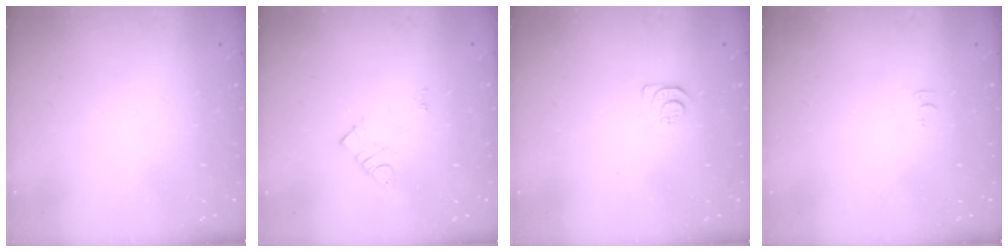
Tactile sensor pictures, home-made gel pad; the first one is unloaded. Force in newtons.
{"total": 5.0, "press": 4.9, "slide": 0.7}
{"total": 5.6, "press": 5.6, "slide": 0.6}
{"total": 3.1, "press": 3.1, "slide": 0.4}